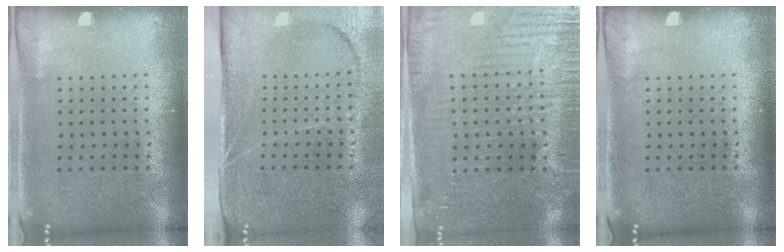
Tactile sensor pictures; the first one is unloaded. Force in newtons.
{"total": 4.0, "press": 3.4, "slide": 2.2}
{"total": 3.8, "press": 3.5, "slide": 1.4}
{"total": 0.0}